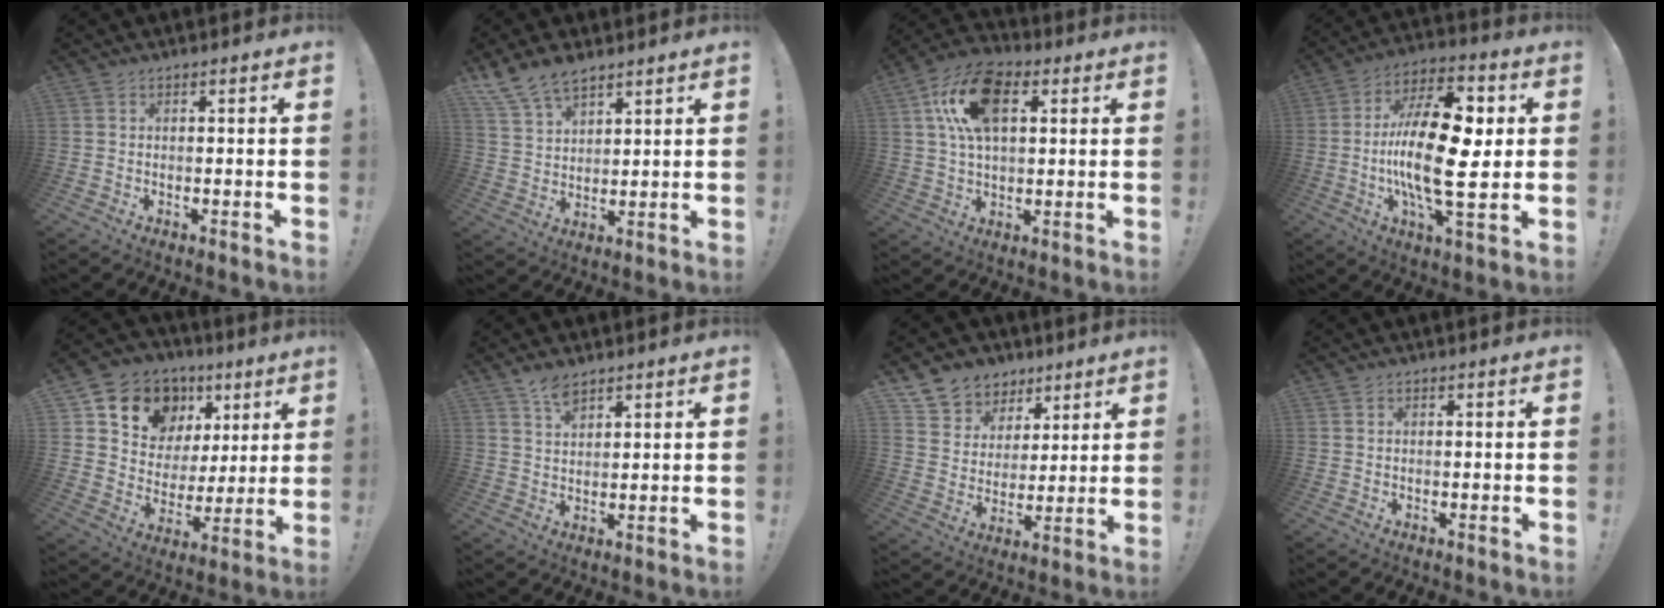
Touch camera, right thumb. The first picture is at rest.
{"total": 9.9, "force": [7.7, 4.8, 3.9], "torque": [-0.076, -0.045, 0.152]}
{"total": 16.9, "force": [5.5, 9.8, 12.7], "torque": [-0.221, 0.007, 0.099]}
{"total": 22.3, "force": [-1.0, 8.7, 20.5], "torque": [-0.369, -0.004, -0.022]}
{"total": 14.0, "force": [7.8, 10.6, 4.7], "torque": [-0.077, -0.048, 0.159]}
{"total": 4.7, "force": [3.6, 1.9, 2.4], "torque": [-0.043, -0.020, 0.066]}
{"total": 8.8, "force": [5.2, 7.0, 1.2], "torque": [-0.017, -0.044, 0.107]}
{"total": 0.0}